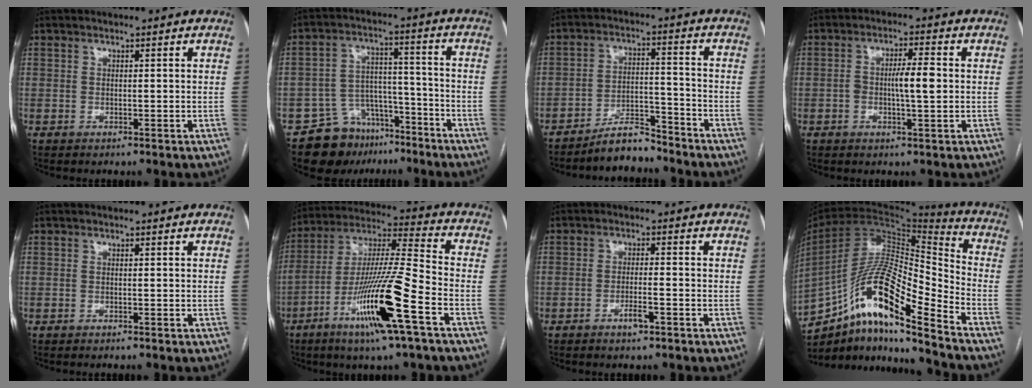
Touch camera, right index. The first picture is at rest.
{"total": 10.5, "force": [-7.7, 6.7, 2.5], "torque": [-0.035, 0.046, -0.120]}
{"total": 6.1, "force": [-5.7, 1.7, 1.6], "torque": [-0.022, 0.008, -0.099]}
{"total": 5.0, "force": [-0.2, 0.8, 4.9], "torque": [-0.088, 0.007, -0.004]}
{"total": 0.0}
{"total": 17.6, "force": [-7.8, 0.2, 15.7], "torque": [-0.314, -0.017, -0.143]}
{"total": 2.9, "force": [-1.7, 0.5, 2.3], "torque": [-0.041, 0.000, -0.028]}
{"total": 18.4, "force": [-11.6, 2.9, 14.0], "torque": [-0.266, 0.018, -0.204]}